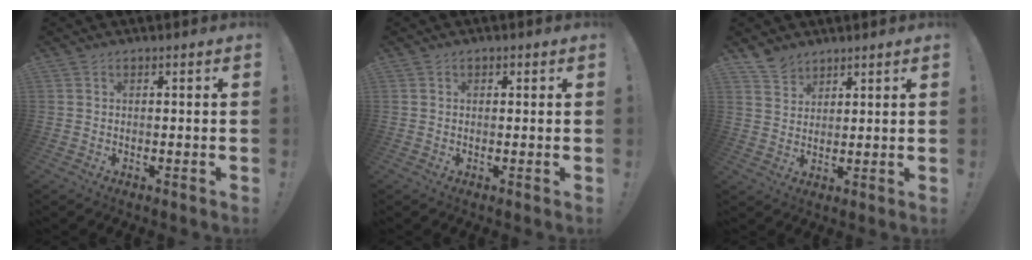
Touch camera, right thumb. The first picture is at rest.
{"total": 0.8, "force": [0.4, 0.6, 0.2], "torque": [0.004, -0.002, 0.006]}
{"total": 5.9, "force": [4.7, 3.4, 0.6], "torque": [-0.013, -0.033, 0.092]}